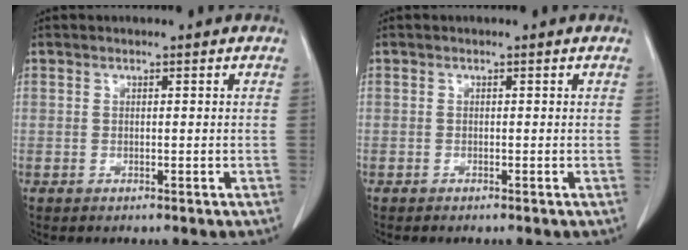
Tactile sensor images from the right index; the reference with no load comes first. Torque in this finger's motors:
{"motor_torque": [-0.06, -0.08, -0.06, -0.02]}